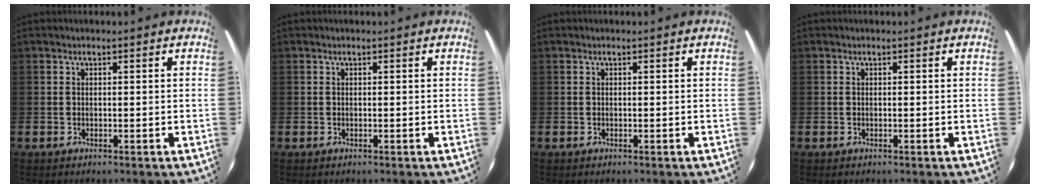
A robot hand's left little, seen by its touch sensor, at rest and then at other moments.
{"total": 0.0}
{"total": 0.0}
{"total": 0.0}